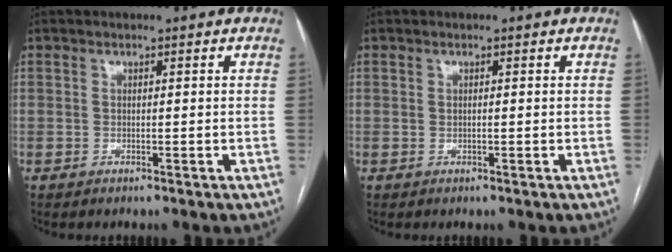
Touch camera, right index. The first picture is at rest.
{"total": 0.0}